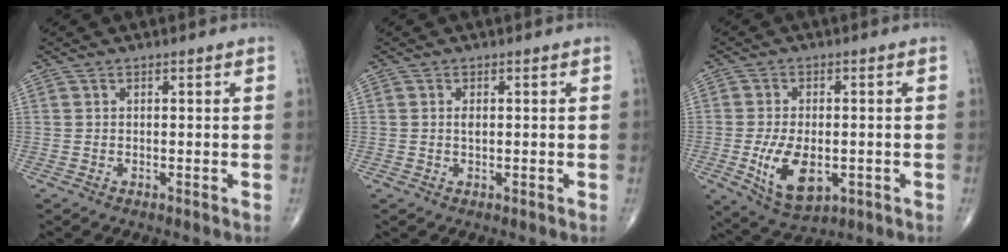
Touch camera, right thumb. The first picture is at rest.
{"total": 1.1, "force": [0.2, 0.6, 1.0], "torque": [-0.017, -0.001, 0.003]}
{"total": 10.4, "force": [-2.4, 5.7, 8.3], "torque": [-0.142, -0.008, -0.027]}